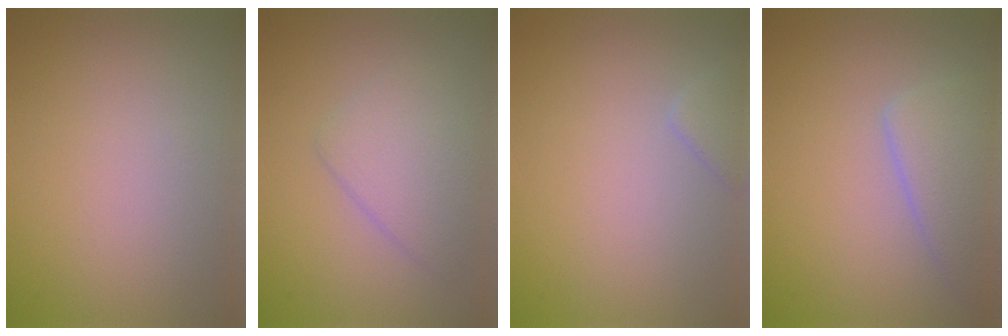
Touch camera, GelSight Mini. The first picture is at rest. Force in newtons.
{"total": 3.2, "press": 3.2, "slide": 0.2}
{"total": 1.4, "press": 1.4, "slide": 0.1}
{"total": 3.9, "press": 3.9, "slide": 0.2}